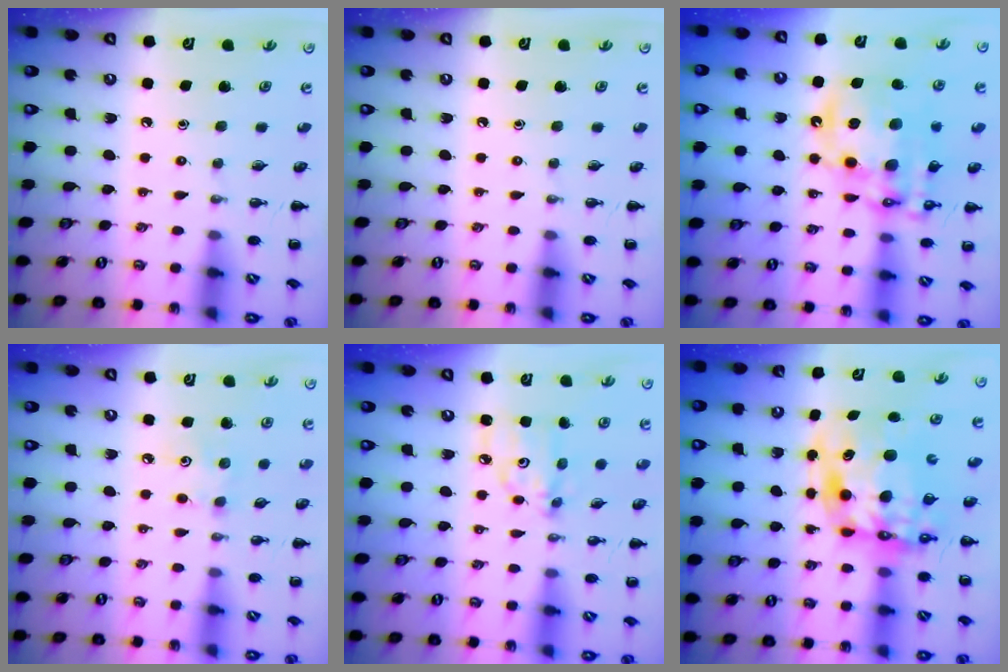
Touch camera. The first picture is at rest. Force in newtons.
{"total": 0.0}
{"total": 17.5, "press": 17.0, "slide": 3.8}
{"total": 4.0, "press": 3.9, "slide": 1.1}
{"total": 6.1, "press": 6.1, "slide": 0.5}
{"total": 12.6, "press": 12.2, "slide": 3.4}